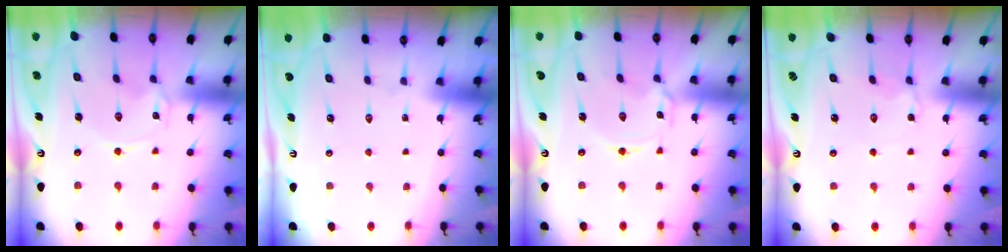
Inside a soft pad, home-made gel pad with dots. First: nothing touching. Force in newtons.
{"total": 1.5, "press": 1.5, "slide": 0.1}
{"total": 2.4, "press": 2.4, "slide": 0.3}
{"total": 2.6, "press": 2.5, "slide": 0.5}